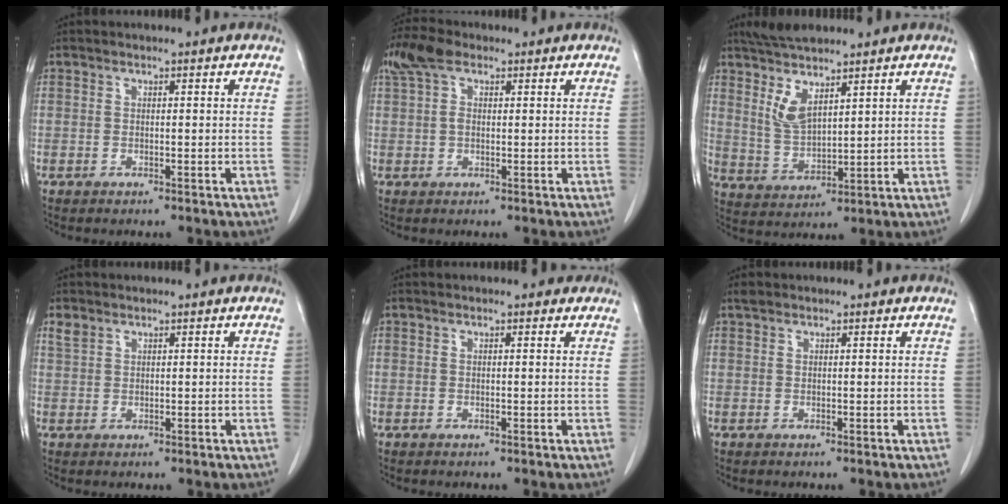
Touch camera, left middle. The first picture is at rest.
{"total": 5.2, "force": [2.4, 3.1, 3.4], "torque": [-0.080, 0.029, 0.045]}
{"total": 8.5, "force": [6.0, 1.9, 5.7], "torque": [-0.123, -0.004, 0.119]}
{"total": 1.6, "force": [1.2, 0.8, 0.5], "torque": [-0.016, 0.010, 0.029]}
{"total": 1.6, "force": [1.4, 0.6, 0.5], "torque": [-0.014, 0.009, 0.010]}
{"total": 0.8, "force": [0.8, 0.3, 0.2], "torque": [-0.014, 0.007, 0.015]}